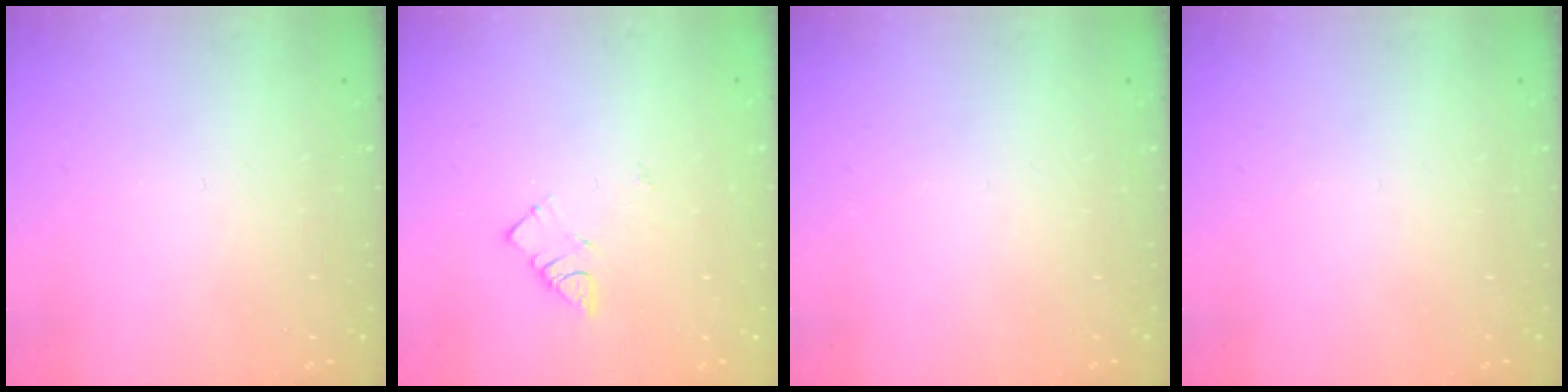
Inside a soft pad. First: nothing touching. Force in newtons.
{"total": 3.5, "press": 3.5, "slide": 0.4}
{"total": 0.0}
{"total": 0.0}